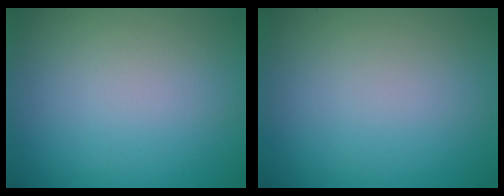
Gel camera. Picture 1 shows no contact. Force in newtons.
{"total": 0.0}